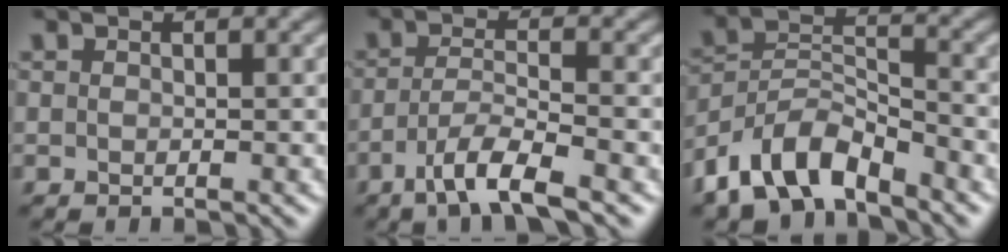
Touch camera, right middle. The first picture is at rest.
{"total": 4.7, "force": [-2.9, 0.8, 3.6], "torque": [-0.069, 0.000, -0.061]}
{"total": 6.9, "force": [-5.2, 3.0, 3.4], "torque": [-0.061, -0.001, -0.108]}